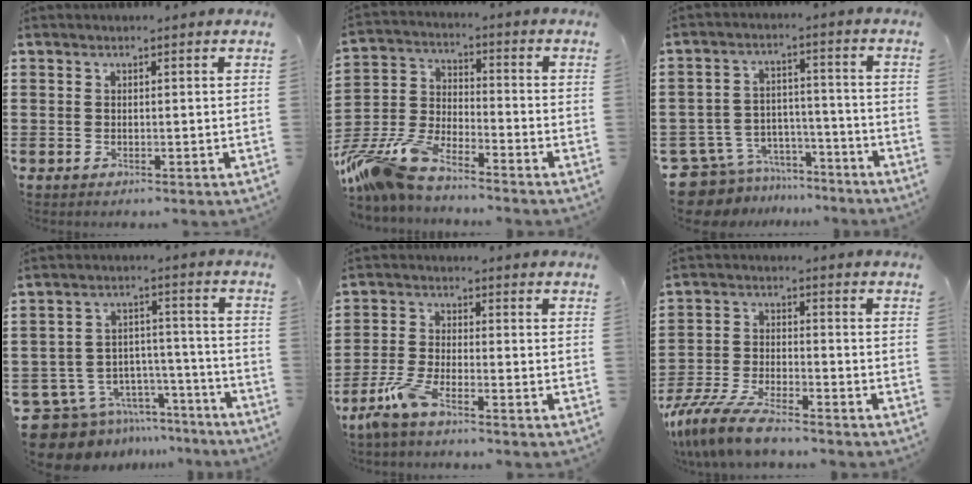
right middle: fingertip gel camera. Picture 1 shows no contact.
{"total": 9.9, "force": [-8.9, 1.4, 4.1], "torque": [-0.114, -0.001, -0.184]}
{"total": 8.1, "force": [-7.6, 2.6, 1.0], "torque": [-0.046, 0.014, -0.154]}
{"total": 9.9, "force": [-8.7, 4.4, 1.7], "torque": [-0.052, 0.031, -0.165]}
{"total": 5.7, "force": [-4.0, 1.3, 3.9], "torque": [-0.104, -0.012, -0.081]}
{"total": 7.3, "force": [-6.6, 0.6, 3.2], "torque": [-0.080, -0.006, -0.131]}